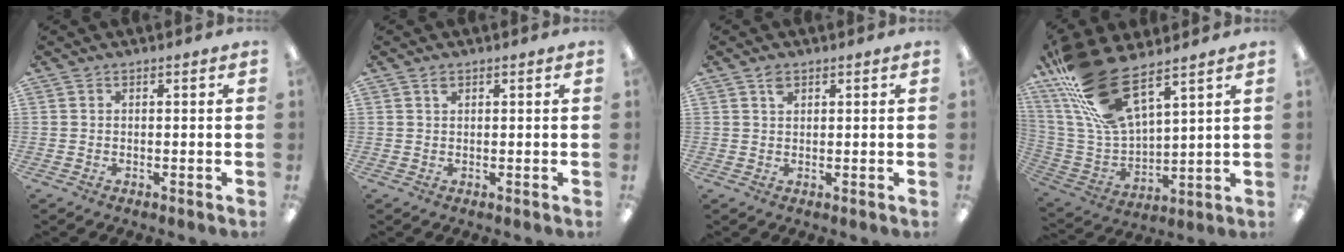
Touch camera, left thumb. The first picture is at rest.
{"total": 1.0, "force": [0.7, 0.5, 0.6], "torque": [-0.015, 0.001, 0.012]}
{"total": 1.9, "force": [1.3, 1.1, 0.9], "torque": [-0.015, -0.005, 0.022]}
{"total": 20.1, "force": [13.8, 7.2, 12.8], "torque": [-0.294, -0.076, 0.247]}